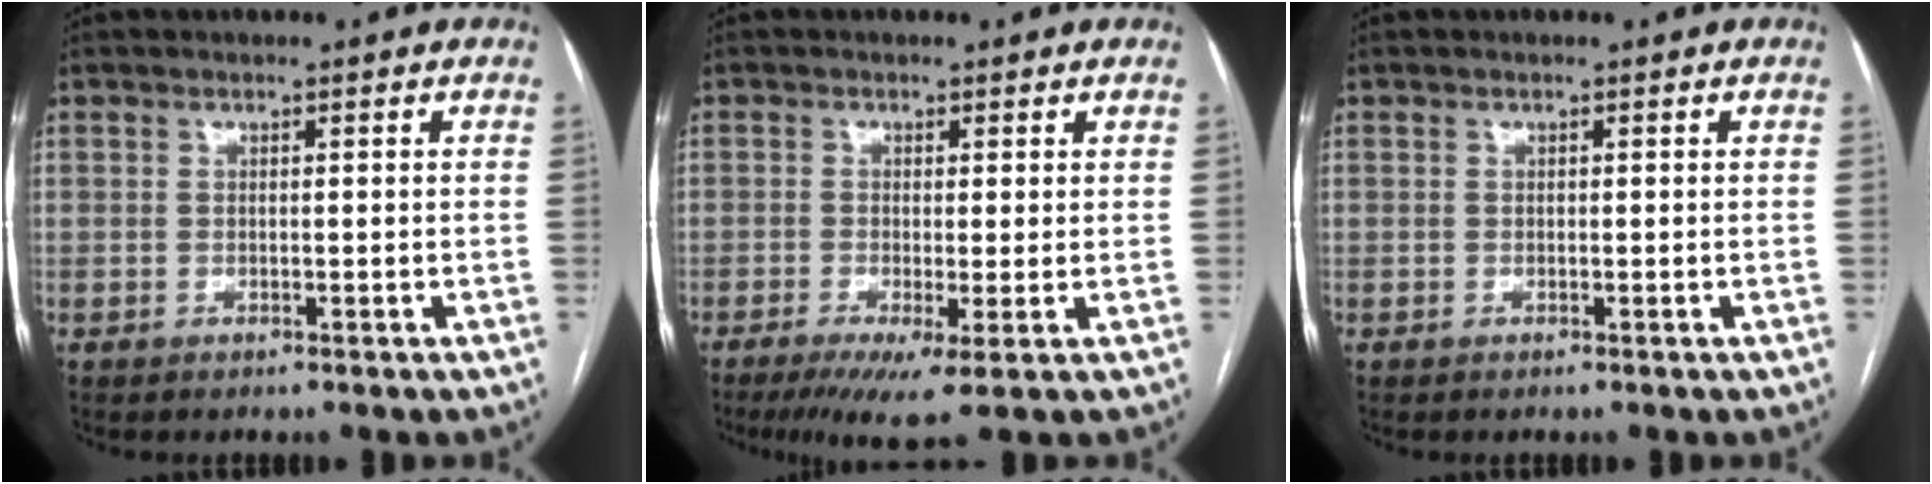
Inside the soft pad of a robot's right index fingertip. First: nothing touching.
{"total": 5.8, "force": [-2.5, 0.7, 5.2], "torque": [-0.083, -0.016, -0.039]}
{"total": 0.0}